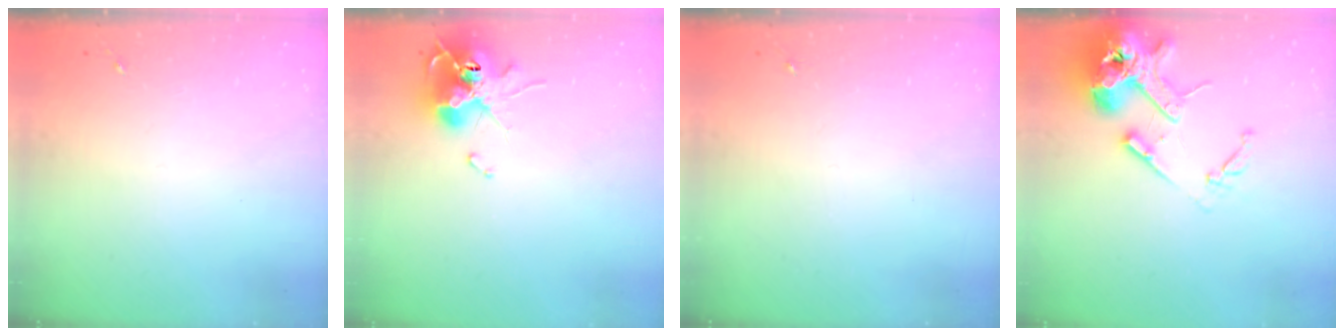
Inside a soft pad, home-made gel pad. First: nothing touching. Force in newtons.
{"total": 13.8, "press": 13.8, "slide": 1.5}
{"total": 0.0}
{"total": 16.3, "press": 16.2, "slide": 2.3}